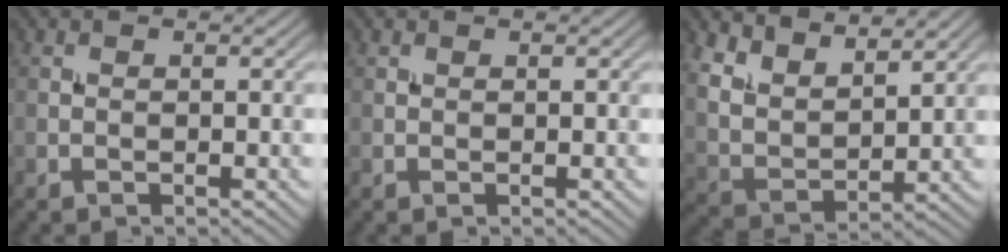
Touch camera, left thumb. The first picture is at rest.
{"total": 0.0}
{"total": 9.8, "force": [7.2, 3.6, 5.5], "torque": [-0.133, -0.008, 0.133]}